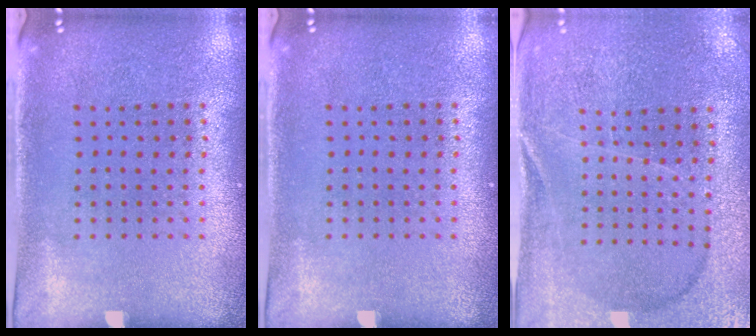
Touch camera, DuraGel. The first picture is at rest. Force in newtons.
{"total": 0.0}
{"total": 1.5, "press": 1.5, "slide": 0.2}